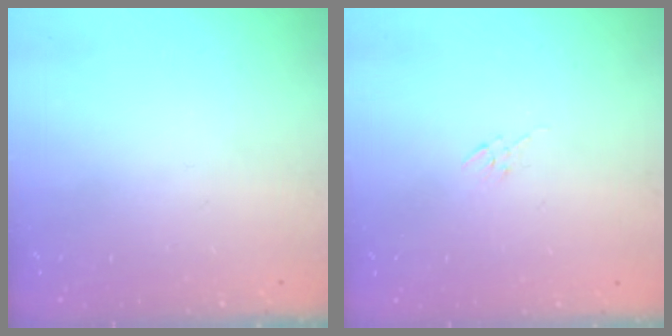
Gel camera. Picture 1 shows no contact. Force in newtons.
{"total": 2.7, "press": 2.7, "slide": 0.5}